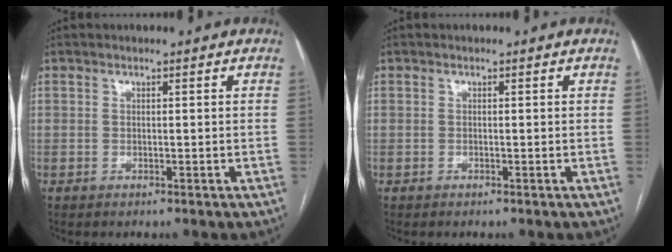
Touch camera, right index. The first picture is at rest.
{"total": 0.0}